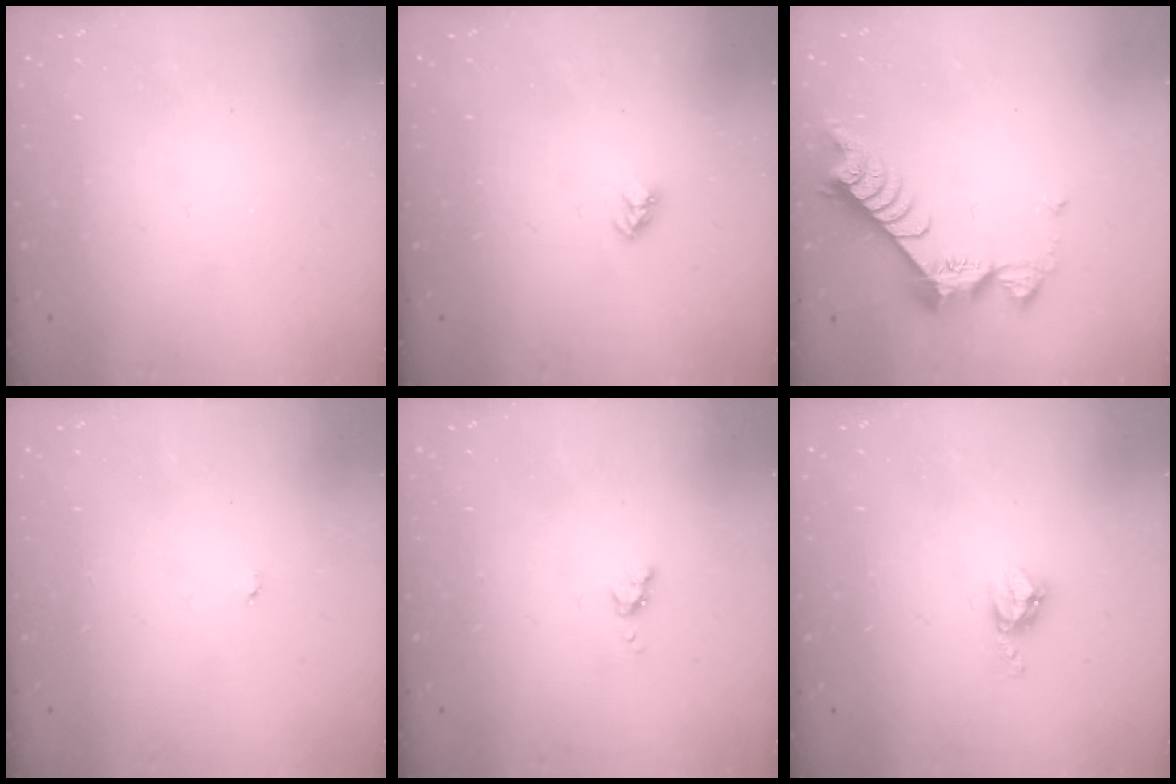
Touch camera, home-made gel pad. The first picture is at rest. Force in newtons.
{"total": 3.2, "press": 3.1, "slide": 0.3}
{"total": 9.1, "press": 9.1, "slide": 0.6}
{"total": 2.9, "press": 2.9, "slide": 0.3}
{"total": 4.0, "press": 4.0, "slide": 0.6}
{"total": 4.9, "press": 4.8, "slide": 0.2}